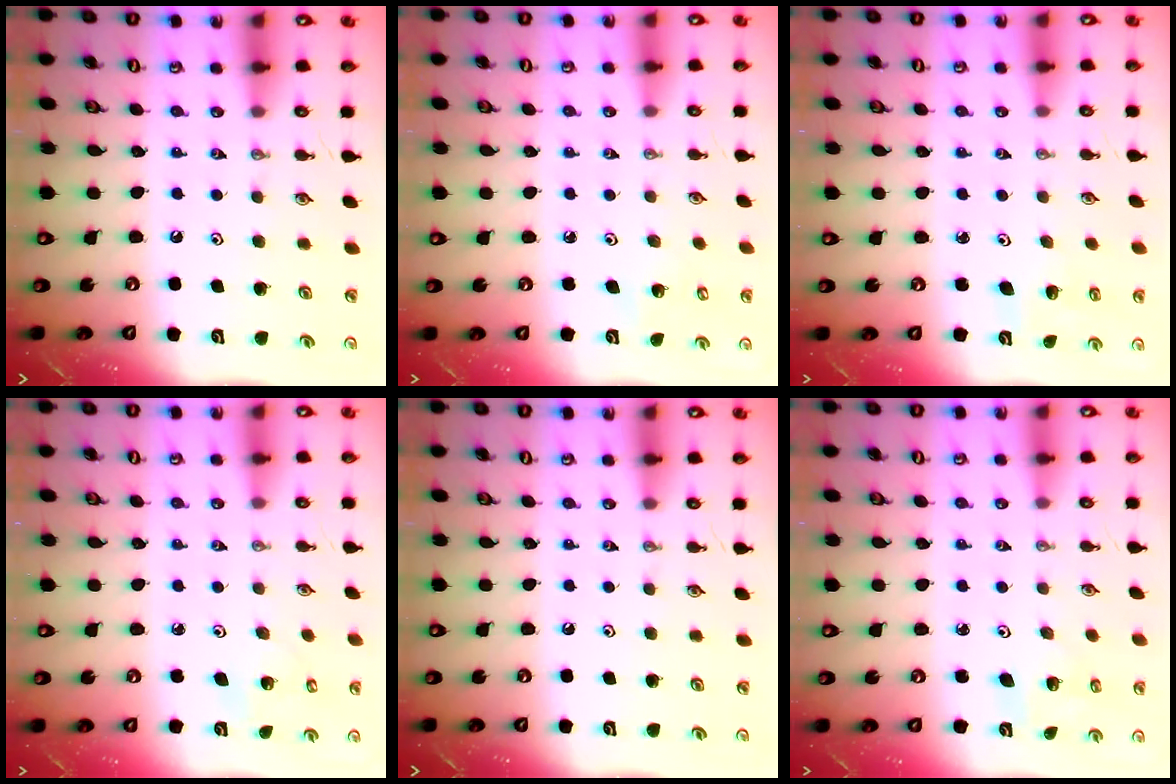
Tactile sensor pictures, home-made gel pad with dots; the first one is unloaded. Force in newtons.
{"total": 3.1, "press": 3.1, "slide": 0.2}
{"total": 3.1, "press": 2.4, "slide": 2.0}
{"total": 3.1, "press": 3.1, "slide": 0.2}
{"total": 0.0}
{"total": 2.7, "press": 2.7, "slide": 0.1}